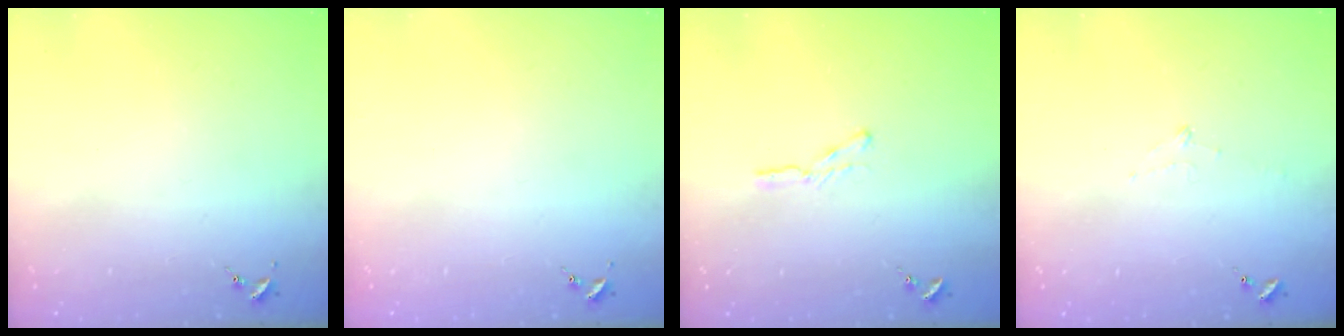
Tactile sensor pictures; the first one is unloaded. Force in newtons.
{"total": 0.0}
{"total": 4.0, "press": 4.0, "slide": 0.4}
{"total": 6.7, "press": 6.7, "slide": 0.7}